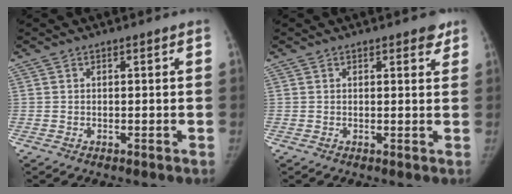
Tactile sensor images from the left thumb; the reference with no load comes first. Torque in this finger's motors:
{"motor_torque": [0.66, -0.20, 0.39, -0.42, 0.07]}